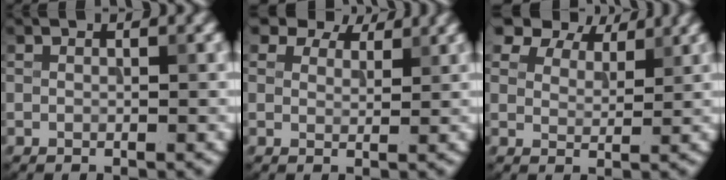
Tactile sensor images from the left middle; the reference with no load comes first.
{"total": 5.4, "force": [4.5, 2.3, 1.7], "torque": [-0.045, -0.007, 0.077]}
{"total": 7.8, "force": [6.6, 3.3, 2.6], "torque": [-0.068, -0.010, 0.120]}